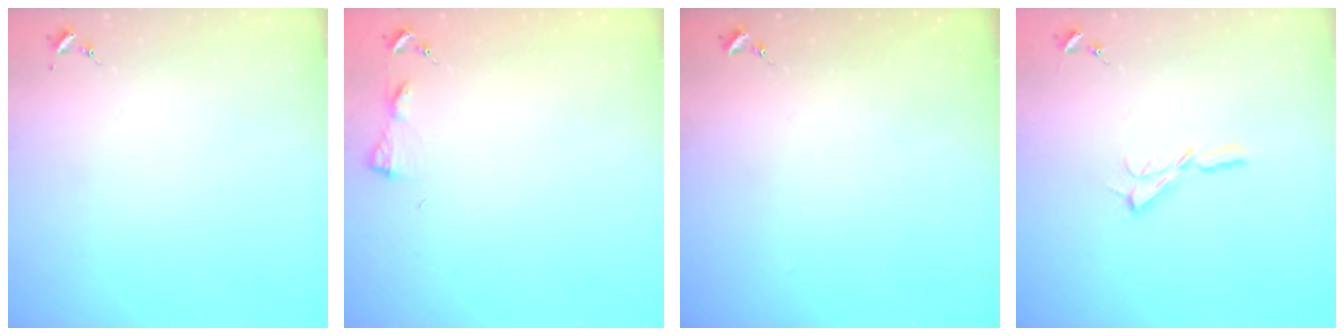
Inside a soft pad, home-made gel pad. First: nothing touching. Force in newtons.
{"total": 3.2, "press": 3.1, "slide": 0.3}
{"total": 0.0}
{"total": 5.9, "press": 5.9, "slide": 0.5}